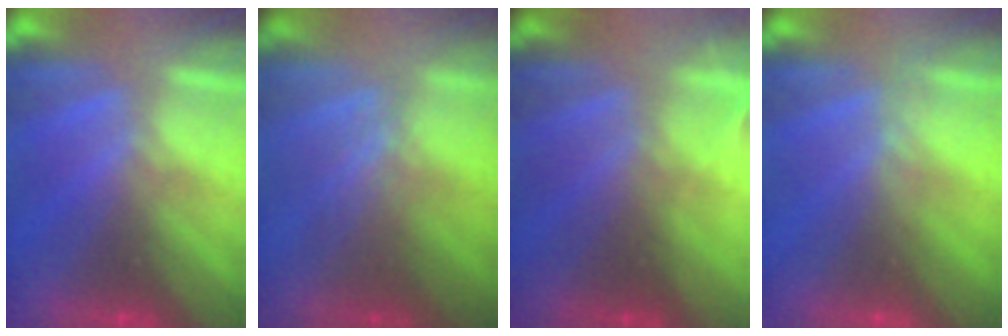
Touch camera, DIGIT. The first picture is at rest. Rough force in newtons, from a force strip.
{"total": 2.4}
{"total": 2.9}
{"total": 3.6}